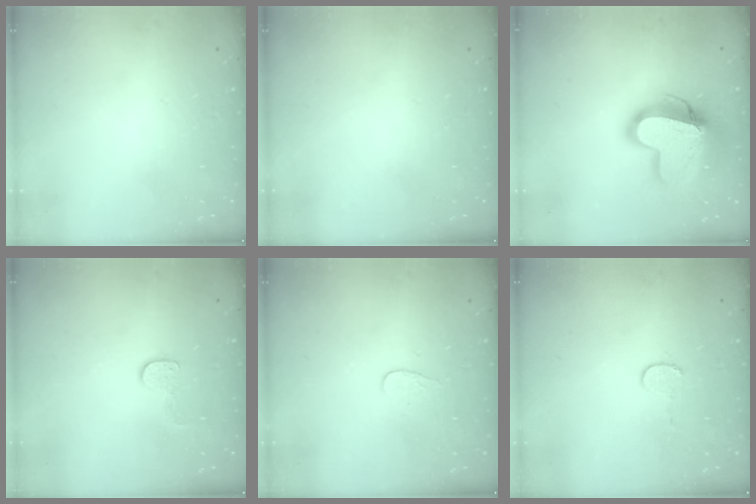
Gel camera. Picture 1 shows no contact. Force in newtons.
{"total": 0.0}
{"total": 16.8, "press": 16.7, "slide": 1.8}
{"total": 6.1, "press": 6.1, "slide": 0.2}
{"total": 3.2, "press": 3.2, "slide": 0.3}
{"total": 3.7, "press": 3.7, "slide": 0.4}